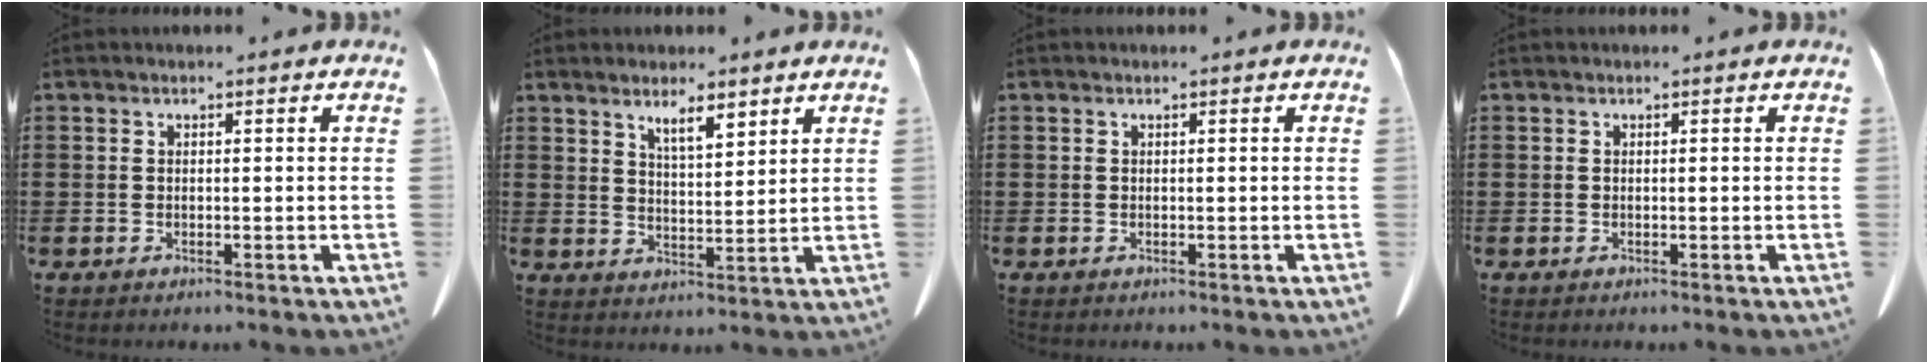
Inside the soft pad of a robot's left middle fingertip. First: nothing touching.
{"total": 4.4, "force": [3.7, 0.9, 2.2], "torque": [-0.036, -0.011, 0.062]}
{"total": 0.0}
{"total": 0.0}